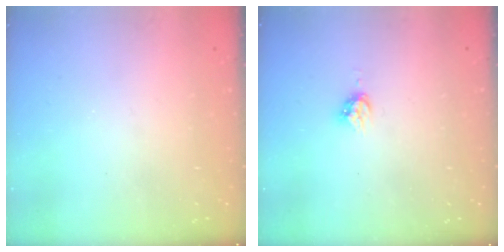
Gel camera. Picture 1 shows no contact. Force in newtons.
{"total": 4.2, "press": 4.2, "slide": 0.0}